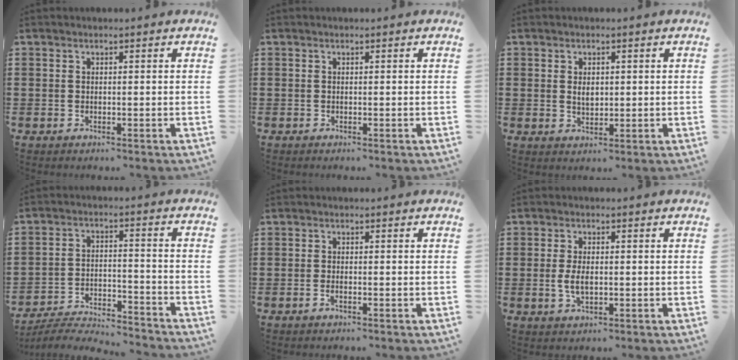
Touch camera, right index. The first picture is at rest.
{"total": 0.0}
{"total": 2.4, "force": [0.3, 1.5, 1.8], "torque": [-0.030, 0.004, 0.004]}
{"total": 5.6, "force": [-5.5, 0.3, 1.1], "torque": [-0.032, -0.001, -0.113]}
{"total": 0.7, "force": [-0.4, 0.1, 0.6], "torque": [-0.013, -0.005, -0.006]}
{"total": 3.2, "force": [-0.2, 1.7, 2.7], "torque": [-0.060, 0.001, -0.006]}